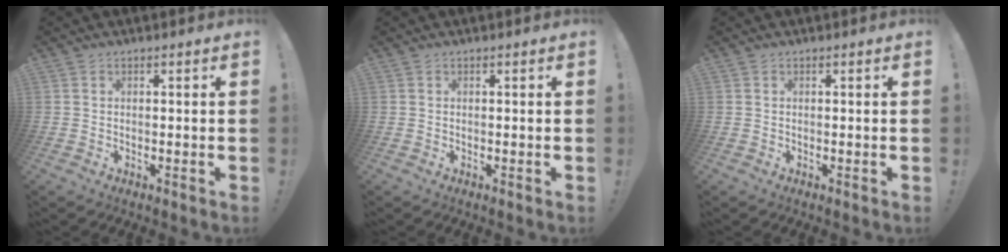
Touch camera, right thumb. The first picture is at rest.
{"total": 0.0}
{"total": 0.0}